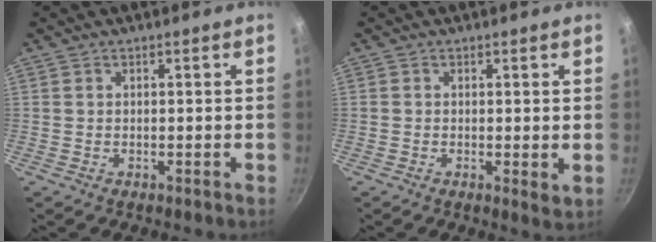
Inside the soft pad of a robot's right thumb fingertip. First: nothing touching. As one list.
[{"total": 2.1, "force": [0.1, 0.8, 1.9], "torque": [-0.030, -0.007, 0.000]}]